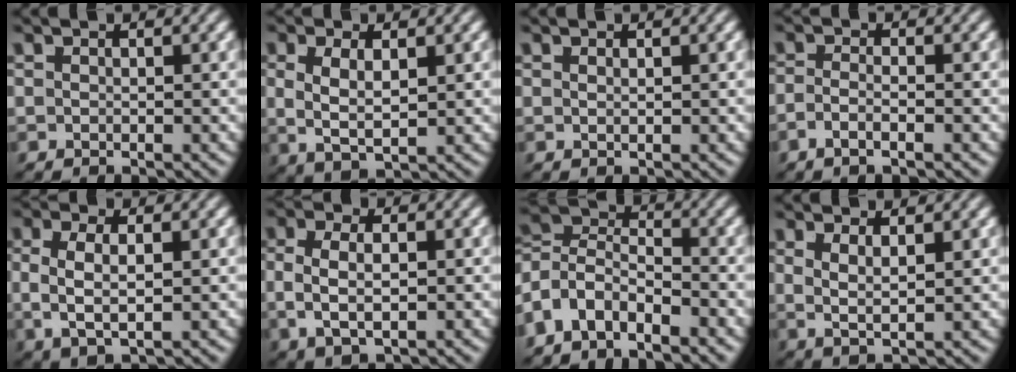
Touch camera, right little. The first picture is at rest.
{"total": 5.0, "force": [0.3, 3.3, 3.7], "torque": [-0.075, -0.005, 0.008]}
{"total": 0.6, "force": [0.2, -0.5, 0.1], "torque": [0.003, -0.004, 0.006]}
{"total": 2.1, "force": [-1.5, -0.2, 1.5], "torque": [-0.030, -0.010, -0.022]}
{"total": 4.4, "force": [0.1, 2.4, 3.6], "torque": [-0.072, -0.003, 0.009]}
{"total": 3.9, "force": [-0.1, 2.1, 3.3], "torque": [-0.060, -0.001, 0.004]}
{"total": 8.0, "force": [-1.3, 7.3, 3.2], "torque": [-0.092, -0.022, -0.035]}
{"total": 3.1, "force": [0.7, 1.4, 2.6], "torque": [-0.046, 0.000, 0.012]}